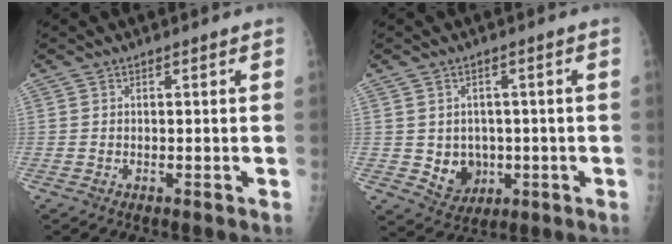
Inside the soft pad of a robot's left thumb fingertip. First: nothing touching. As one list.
[{"total": 6.5, "force": [-0.7, 5.6, 3.2], "torque": [-0.018, 0.001, 0.005]}]